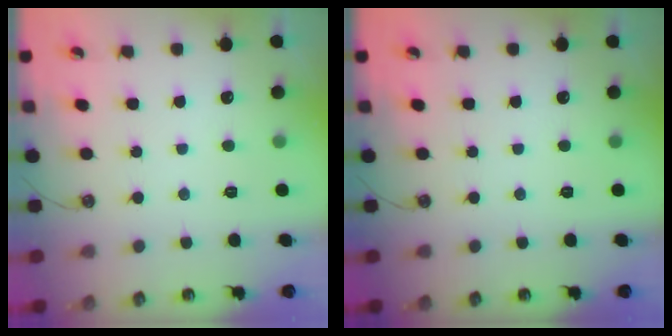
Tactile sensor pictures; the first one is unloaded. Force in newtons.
{"total": 0.0}